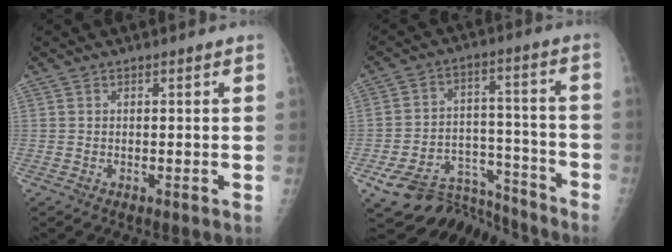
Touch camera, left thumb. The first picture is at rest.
{"total": 16.5, "force": [-14.0, 7.8, 4.0], "torque": [-0.041, 0.095, -0.212]}